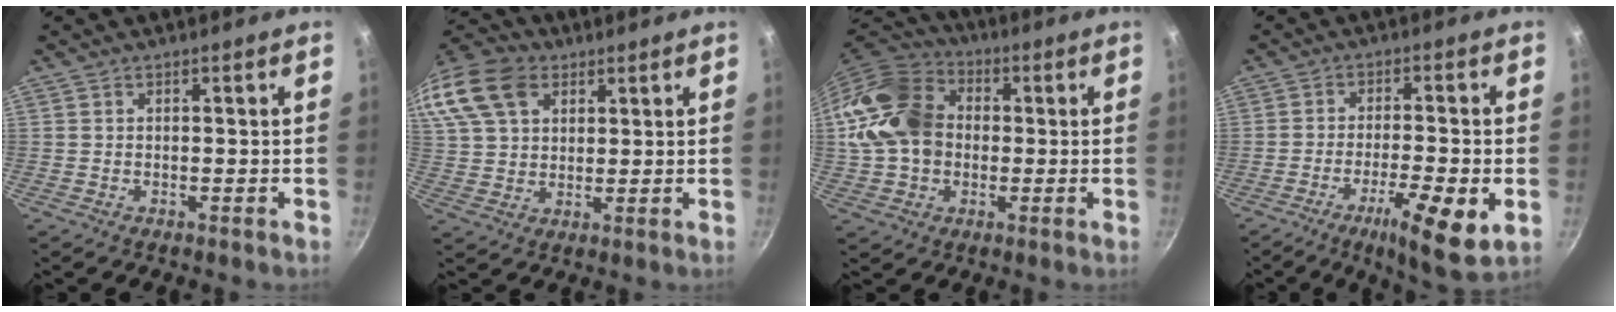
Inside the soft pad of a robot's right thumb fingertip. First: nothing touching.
{"total": 20.5, "force": [9.2, 14.3, 11.4], "torque": [-0.260, 0.029, 0.171]}
{"total": 18.4, "force": [0.7, 14.5, 11.4], "torque": [-0.203, 0.035, 0.003]}
{"total": 11.7, "force": [-4.4, 2.3, 10.6], "torque": [-0.169, 0.009, -0.067]}